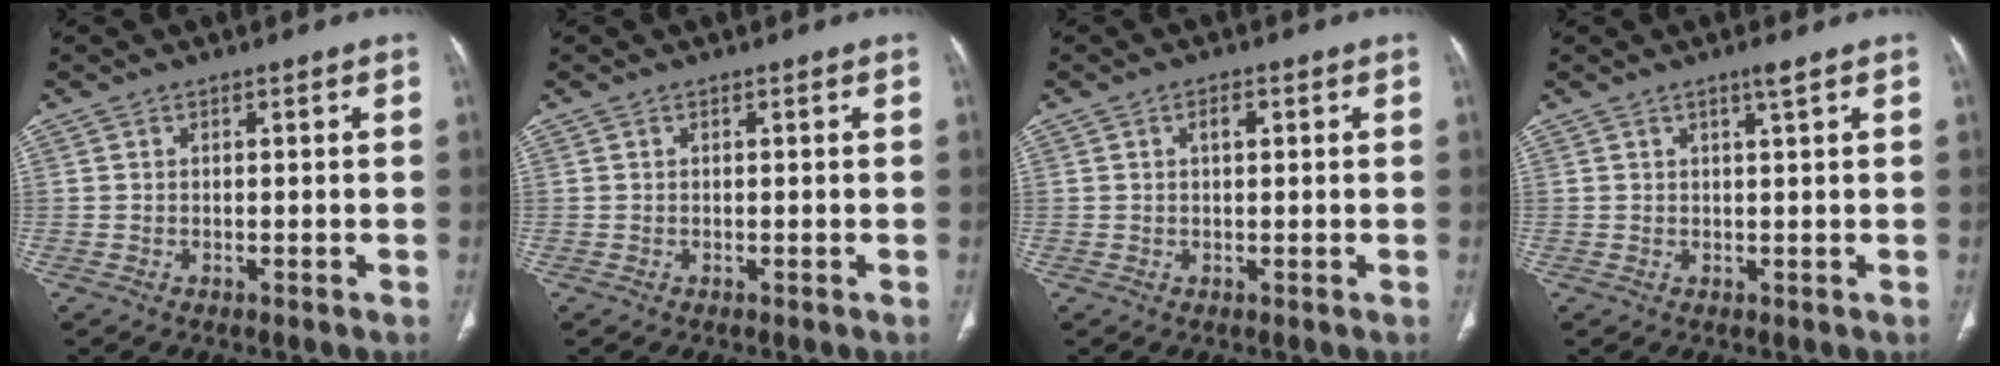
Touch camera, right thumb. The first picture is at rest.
{"total": 0.0}
{"total": 1.9, "force": [0.6, 1.0, 1.6], "torque": [-0.024, 0.003, 0.009]}
{"total": 1.8, "force": [1.1, -0.2, 1.4], "torque": [-0.025, -0.007, 0.019]}